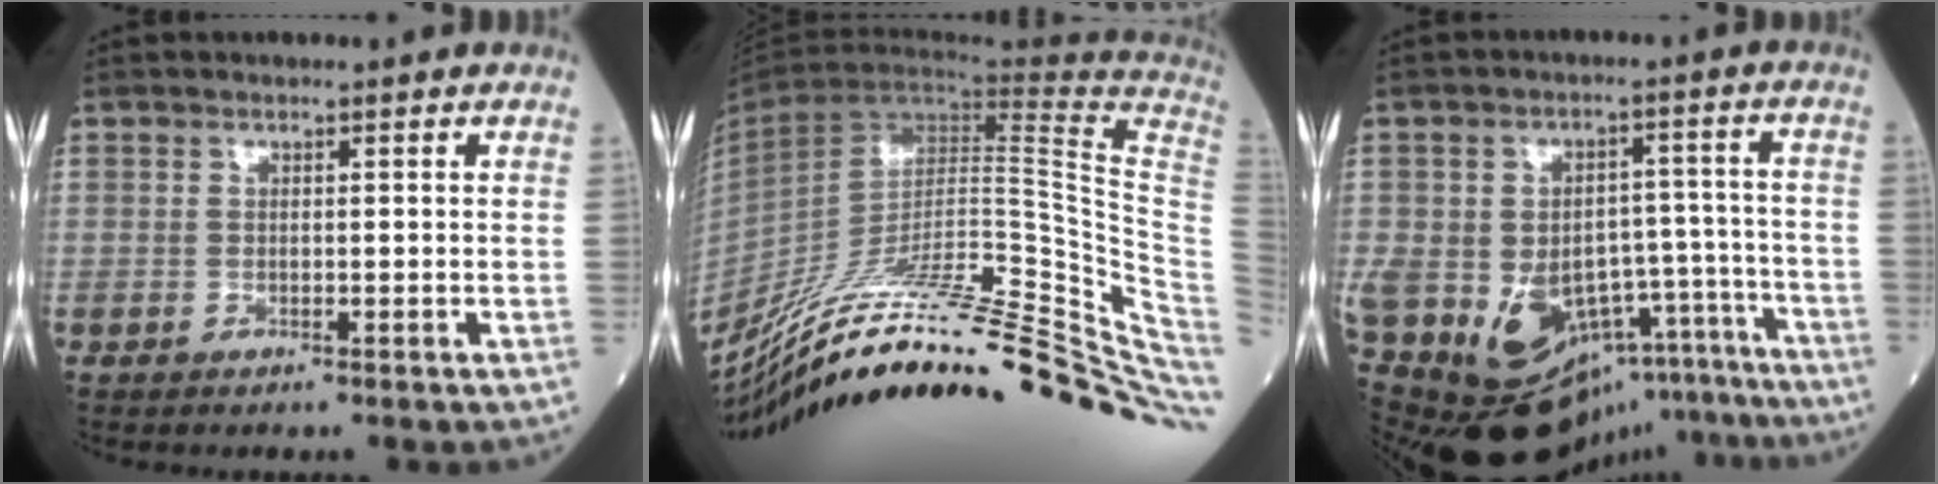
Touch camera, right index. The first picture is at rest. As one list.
[{"total": 37.3, "force": [-28.6, 4.0, 23.6], "torque": [-0.243, -0.026, -0.412]}, {"total": 26.5, "force": [-17.0, 14.8, 13.9], "torque": [-0.263, 0.026, -0.213]}]